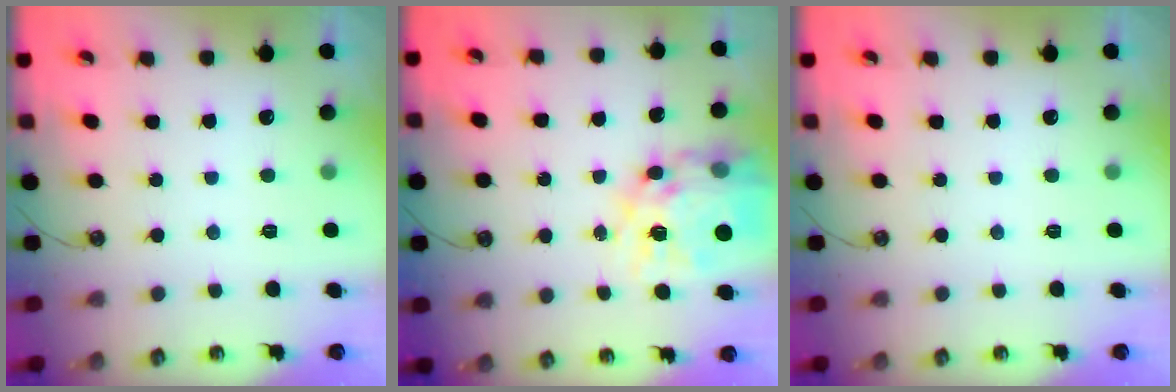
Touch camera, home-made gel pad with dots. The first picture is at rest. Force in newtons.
{"total": 17.3, "press": 17.3, "slide": 1.6}
{"total": 0.0}